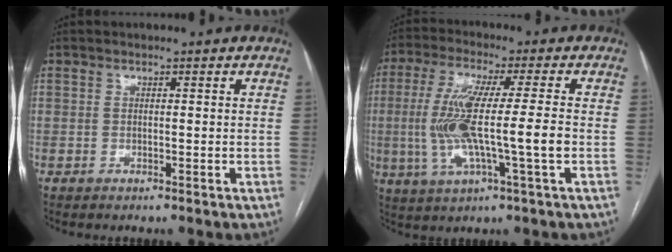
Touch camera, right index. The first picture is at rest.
{"total": 12.3, "force": [-1.2, 0.4, 12.2], "torque": [-0.247, -0.004, -0.023]}